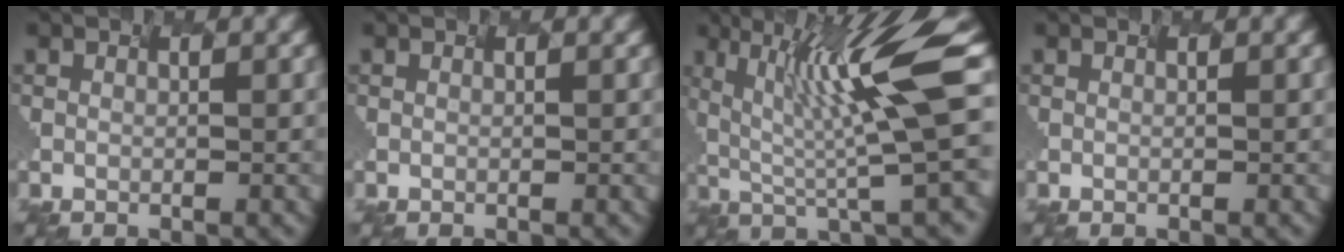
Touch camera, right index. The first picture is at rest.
{"total": 0.0}
{"total": 9.5, "force": [2.1, 1.1, 9.2], "torque": [-0.173, -0.001, 0.074]}
{"total": 0.0}